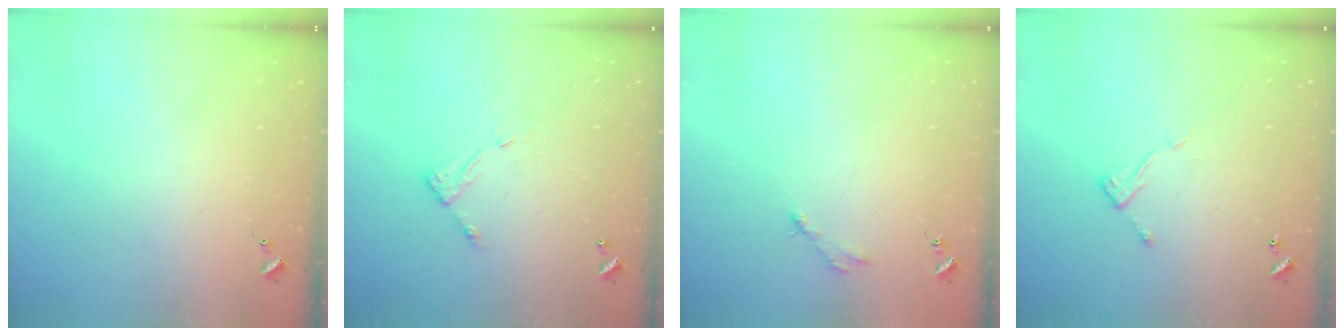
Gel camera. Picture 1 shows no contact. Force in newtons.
{"total": 5.3, "press": 5.3, "slide": 0.4}
{"total": 2.8, "press": 2.8, "slide": 0.4}
{"total": 7.1, "press": 7.1, "slide": 0.0}